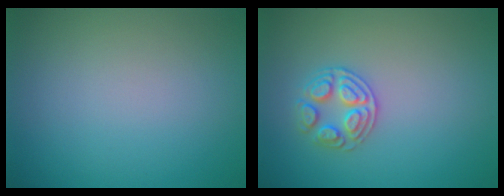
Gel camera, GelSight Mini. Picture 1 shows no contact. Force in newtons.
{"total": 2.6, "press": 2.6, "slide": 0.4}